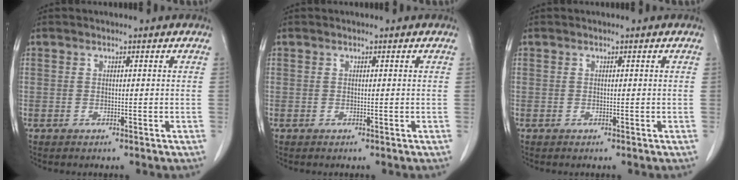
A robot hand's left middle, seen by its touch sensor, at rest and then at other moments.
{"total": 0.0}
{"total": 0.0}